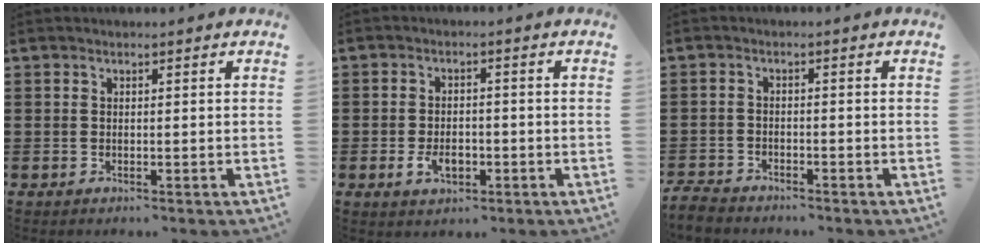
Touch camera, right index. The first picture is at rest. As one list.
[{"total": 3.5, "force": [-1.2, 2.2, 2.5], "torque": [-0.053, 0.000, -0.022]}, {"total": 2.6, "force": [-2.5, 0.4, 0.4], "torque": [-0.017, 0.001, -0.056]}]